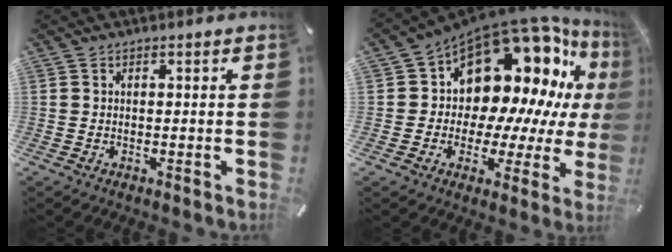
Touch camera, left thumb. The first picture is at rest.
{"total": 17.4, "force": [10.7, 10.5, 9.0], "torque": [-0.112, -0.115, 0.189]}